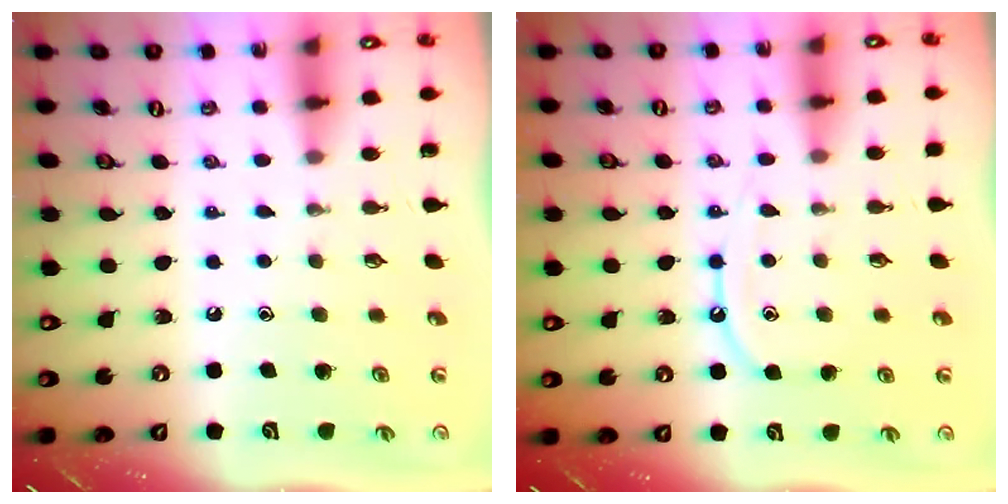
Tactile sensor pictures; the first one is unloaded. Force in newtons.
{"total": 8.5, "press": 8.5, "slide": 0.9}